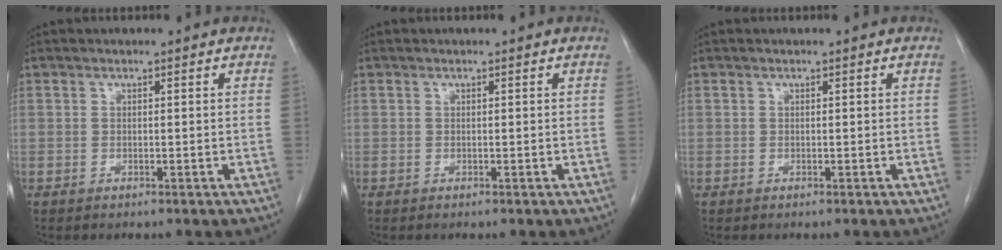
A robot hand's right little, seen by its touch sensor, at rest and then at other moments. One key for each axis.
{"total": 0.0}
{"total": 0.0}